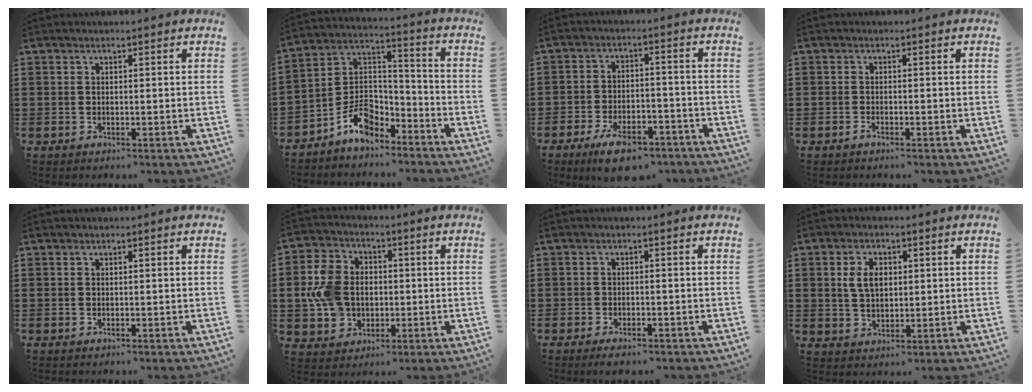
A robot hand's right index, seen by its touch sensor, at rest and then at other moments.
{"total": 8.5, "force": [-5.8, 4.8, 3.8], "torque": [-0.088, 0.014, -0.113]}
{"total": 6.7, "force": [-5.1, 2.3, 3.8], "torque": [-0.070, 0.013, -0.090]}
{"total": 0.8, "force": [-0.7, 0.2, 0.4], "torque": [-0.009, -0.003, -0.012]}
{"total": 0.0}
{"total": 8.7, "force": [-0.2, 7.1, 4.9], "torque": [-0.133, 0.015, -0.005]}
{"total": 1.6, "force": [-1.5, 0.4, 0.5], "torque": [-0.012, 0.000, -0.029]}
{"total": 4.6, "force": [0.9, 2.8, 3.5], "torque": [-0.083, 0.011, 0.011]}